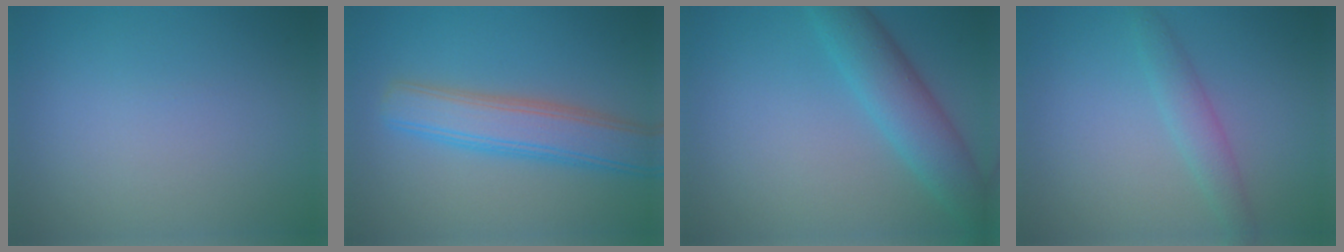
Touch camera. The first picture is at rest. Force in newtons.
{"total": 5.6, "press": 5.6, "slide": 0.2}
{"total": 4.8, "press": 4.8, "slide": 0.2}
{"total": 2.0, "press": 2.0, "slide": 0.1}